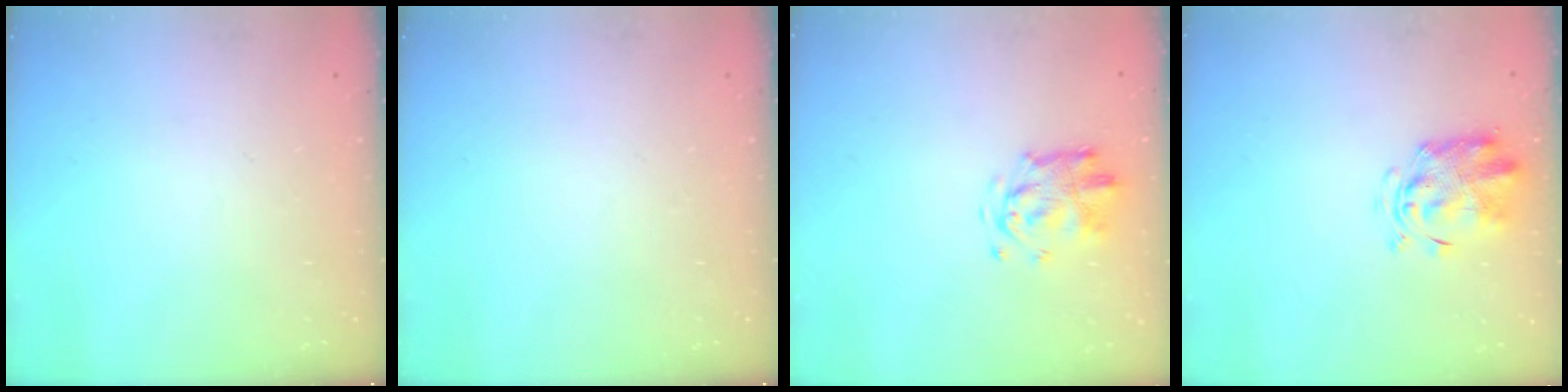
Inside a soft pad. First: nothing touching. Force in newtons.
{"total": 0.0}
{"total": 3.5, "press": 3.5, "slide": 0.3}
{"total": 2.9, "press": 2.9, "slide": 0.6}